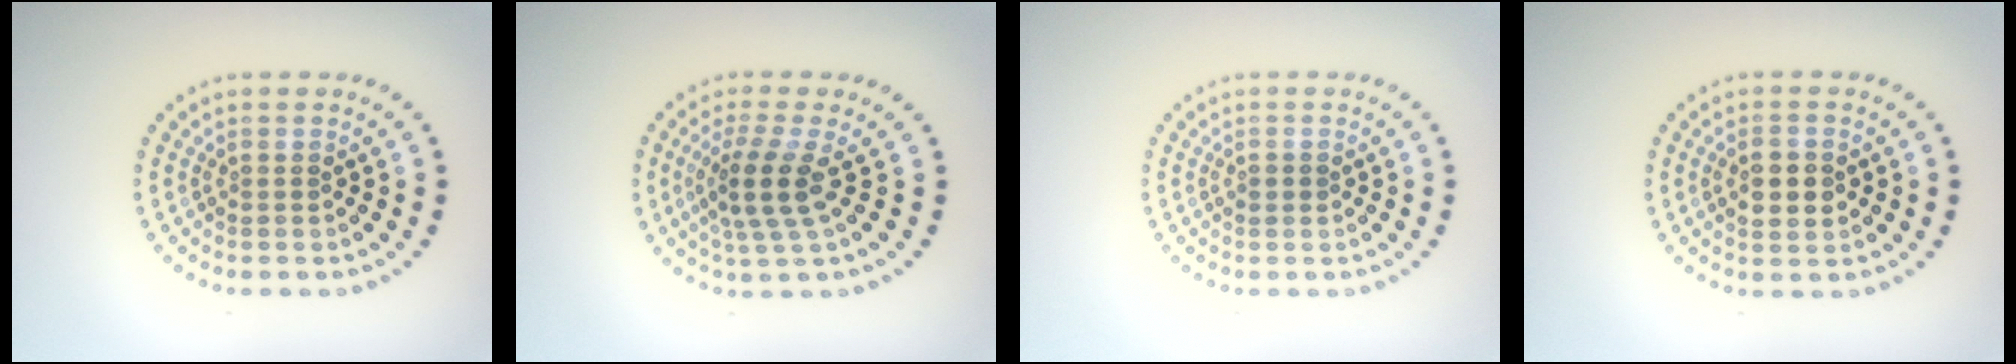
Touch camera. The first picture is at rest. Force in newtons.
{"total": 3.7, "press": 2.8, "slide": 2.4}
{"total": 1.1, "press": 1.1, "slide": 0.2}
{"total": 2.9, "press": 2.9, "slide": 0.2}